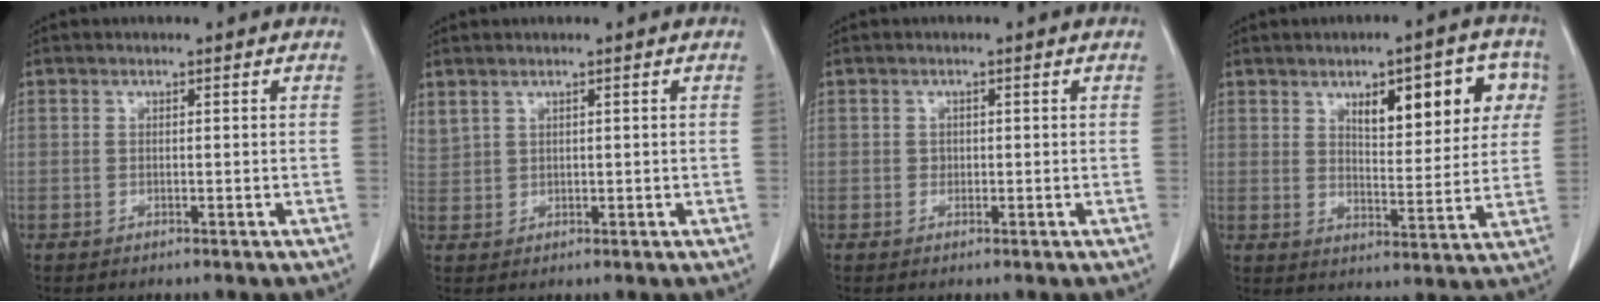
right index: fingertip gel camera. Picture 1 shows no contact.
{"total": 2.6, "force": [1.9, 1.4, 1.0], "torque": [-0.028, 0.015, 0.055]}
{"total": 0.8, "force": [0.0, 0.8, 0.2], "torque": [0.000, 0.003, 0.001]}
{"total": 12.1, "force": [5.0, 4.4, 10.1], "torque": [-0.128, 0.021, 0.073]}